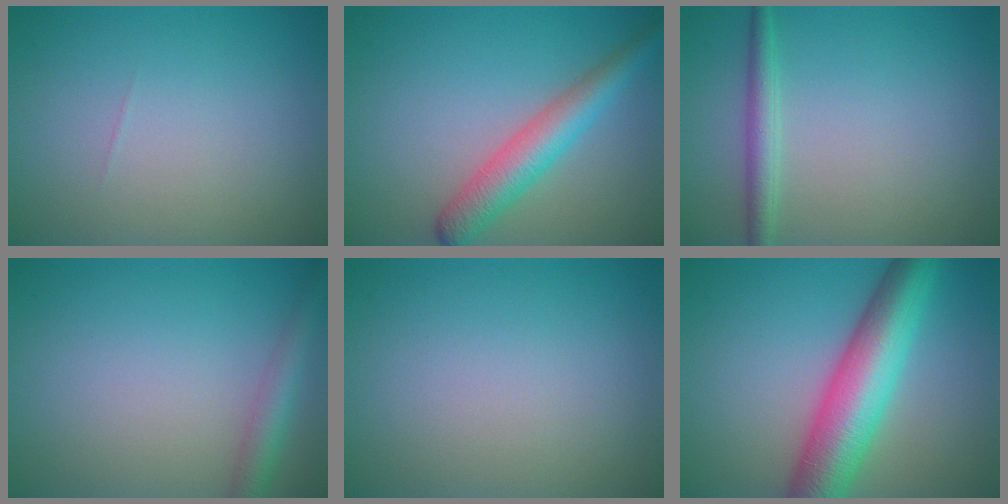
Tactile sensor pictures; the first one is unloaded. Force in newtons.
{"total": 4.4, "press": 4.4, "slide": 0.2}
{"total": 2.1, "press": 2.1, "slide": 0.0}
{"total": 2.7, "press": 2.7, "slide": 0.1}
{"total": 0.0}
{"total": 9.1, "press": 9.0, "slide": 0.4}